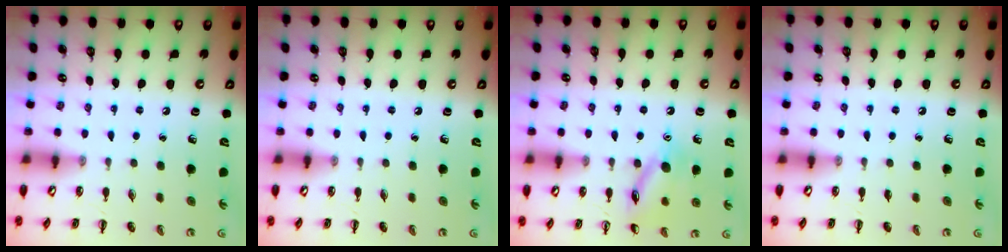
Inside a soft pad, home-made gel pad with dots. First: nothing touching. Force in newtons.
{"total": 0.0}
{"total": 11.7, "press": 11.6, "slide": 0.9}
{"total": 0.0}